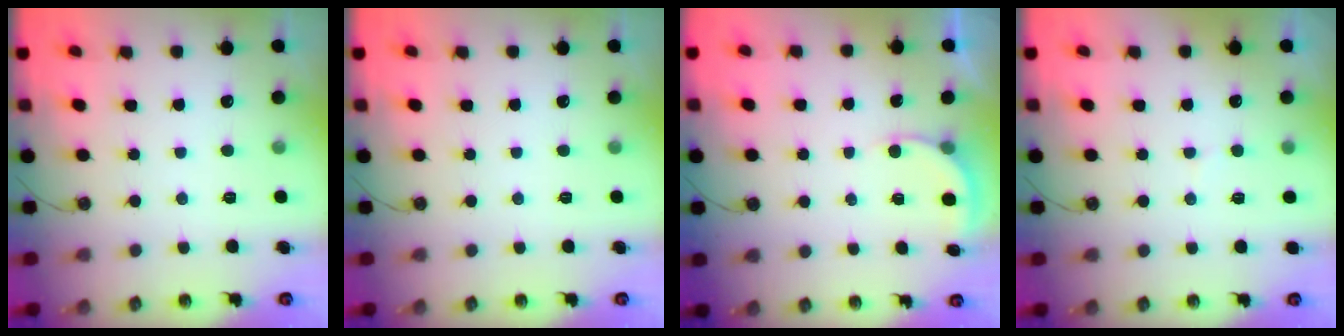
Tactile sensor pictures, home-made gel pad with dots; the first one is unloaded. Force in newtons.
{"total": 0.0}
{"total": 2.1, "press": 2.1, "slide": 0.2}
{"total": 4.1, "press": 4.0, "slide": 0.9}